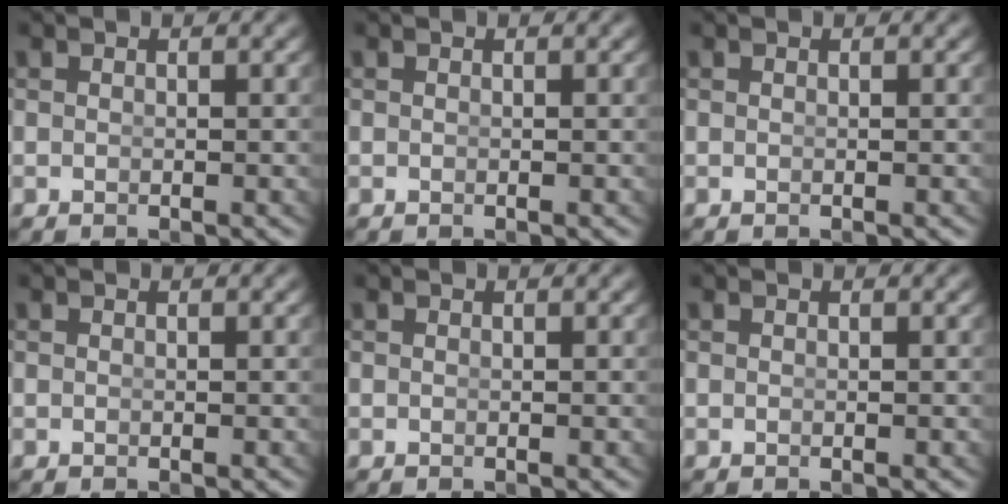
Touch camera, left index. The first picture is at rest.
{"total": 0.0}
{"total": 0.0}
{"total": 0.0}
{"total": 0.0}
{"total": 0.0}